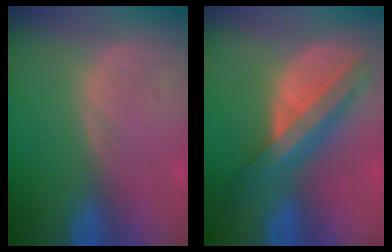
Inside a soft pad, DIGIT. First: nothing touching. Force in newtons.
{"total": 8.3, "press": 7.1, "slide": 4.4}